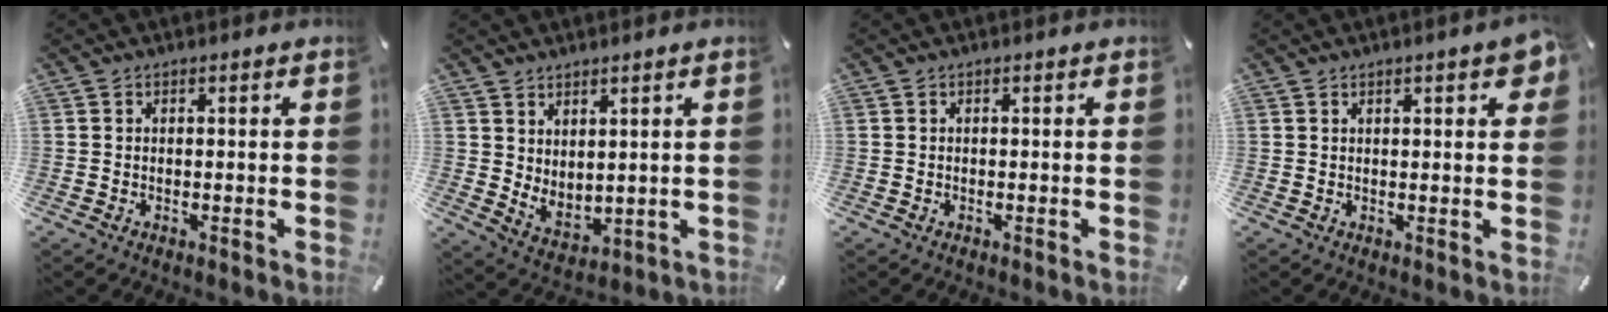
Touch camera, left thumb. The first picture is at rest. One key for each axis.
{"total": 4.4, "fx": 4.0, "fy": 1.9, "fz": 0.3, "tx": -0.013, "ty": -0.031, "tz": 0.076}
{"total": 0.0}
{"total": 3.9, "fx": 1.8, "fy": 1.1, "fz": 3.3, "tx": -0.050, "ty": -0.002, "tz": 0.028}